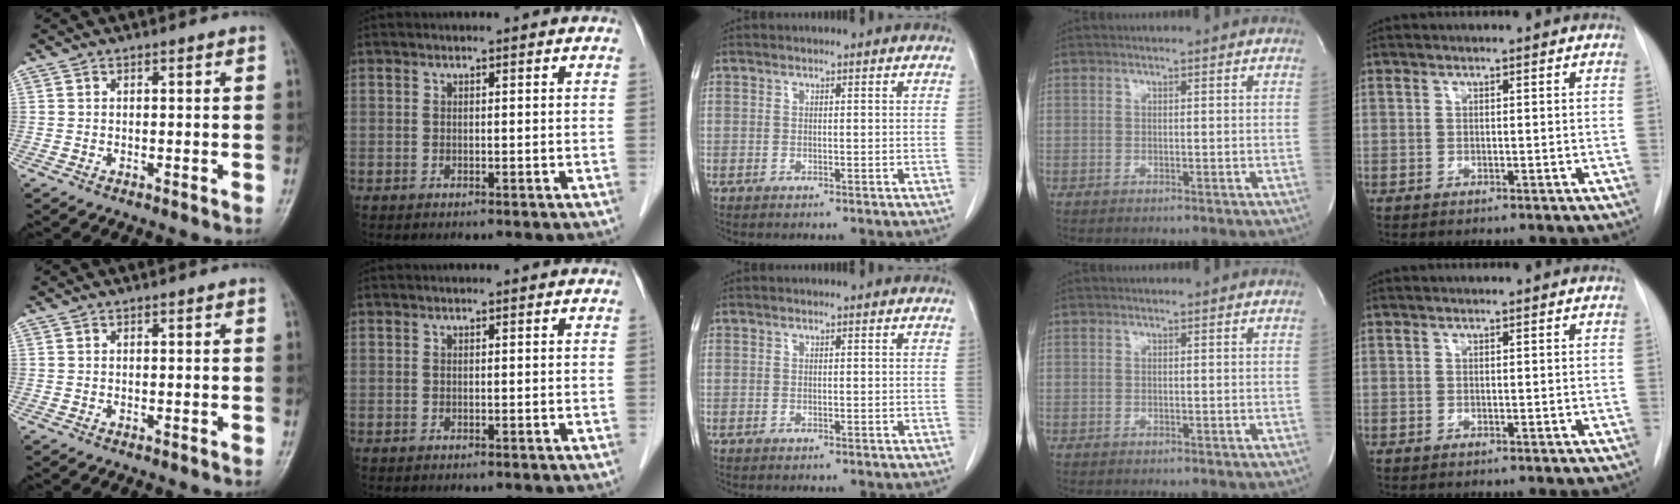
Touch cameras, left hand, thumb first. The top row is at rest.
{}